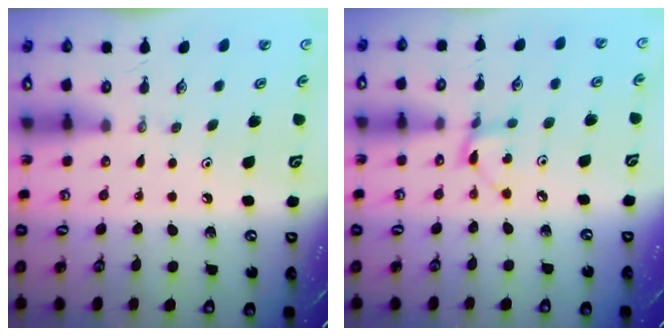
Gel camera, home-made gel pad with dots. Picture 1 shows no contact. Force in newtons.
{"total": 3.0, "press": 3.0, "slide": 0.2}